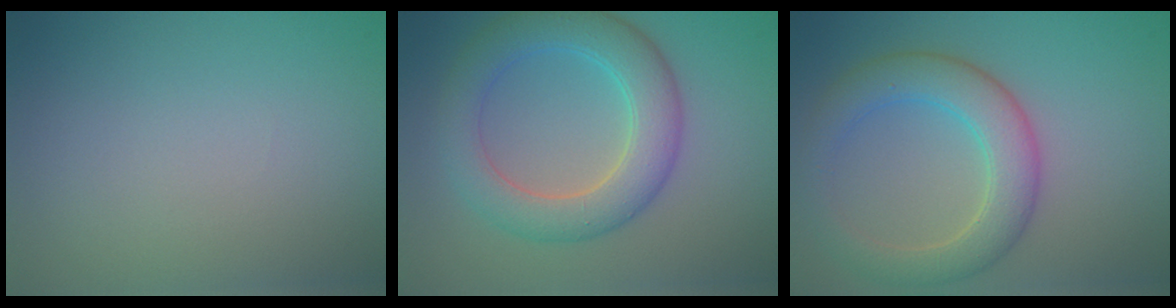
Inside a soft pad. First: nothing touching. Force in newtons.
{"total": 5.9, "press": 5.9, "slide": 0.1}
{"total": 5.3, "press": 5.3, "slide": 0.5}